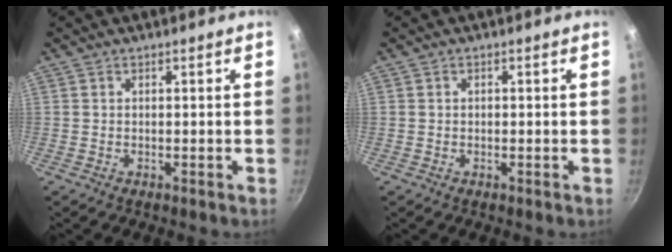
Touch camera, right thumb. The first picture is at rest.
{"total": 0.6, "force": [0.1, 0.5, 0.4], "torque": [-0.005, 0.004, 0.002]}